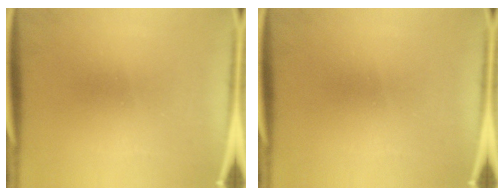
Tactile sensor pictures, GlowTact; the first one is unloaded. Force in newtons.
{"total": 0.0}